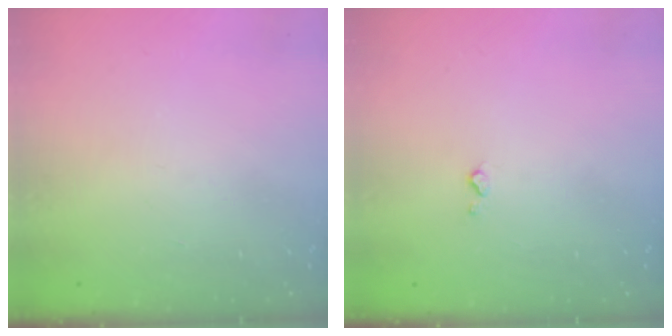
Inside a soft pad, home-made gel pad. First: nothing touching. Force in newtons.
{"total": 2.8, "press": 2.7, "slide": 0.4}